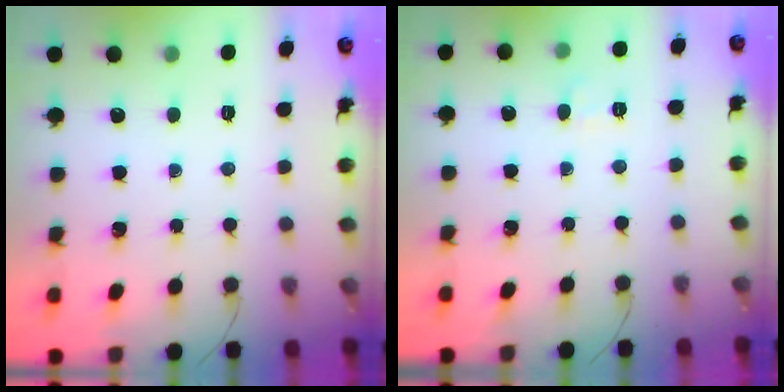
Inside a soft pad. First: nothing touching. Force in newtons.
{"total": 4.5, "press": 4.2, "slide": 1.5}